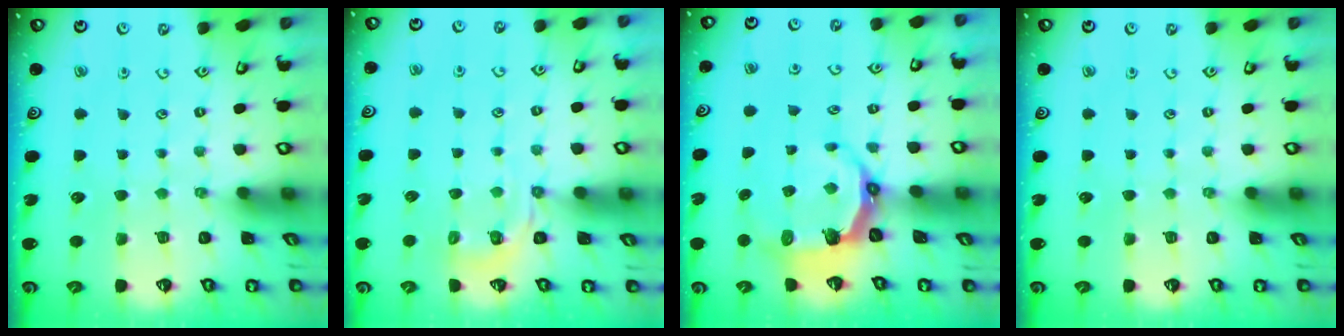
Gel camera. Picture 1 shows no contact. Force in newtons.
{"total": 4.3, "press": 3.9, "slide": 1.7}
{"total": 6.5, "press": 5.0, "slide": 4.1}
{"total": 0.0}